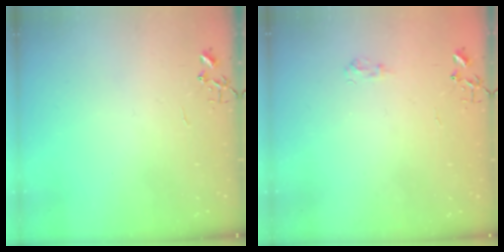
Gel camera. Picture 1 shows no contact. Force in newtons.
{"total": 5.7, "press": 5.7, "slide": 0.6}